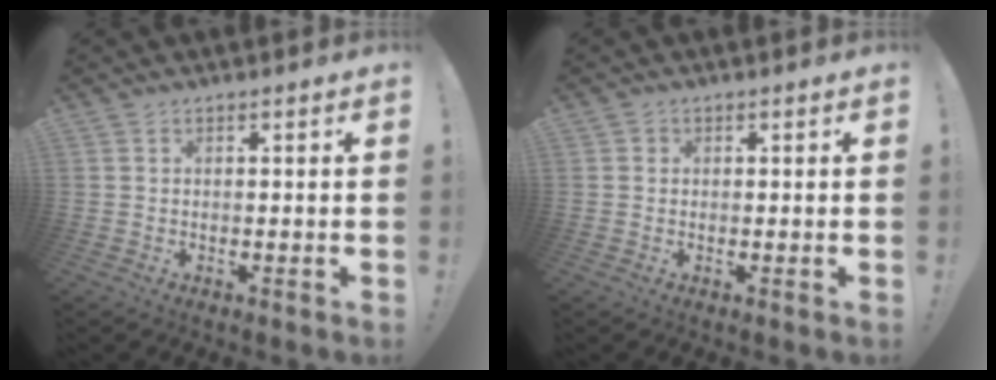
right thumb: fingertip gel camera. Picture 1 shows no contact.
{"total": 1.1, "force": [0.2, 1.1, 0.3], "torque": [-0.004, 0.003, 0.002]}